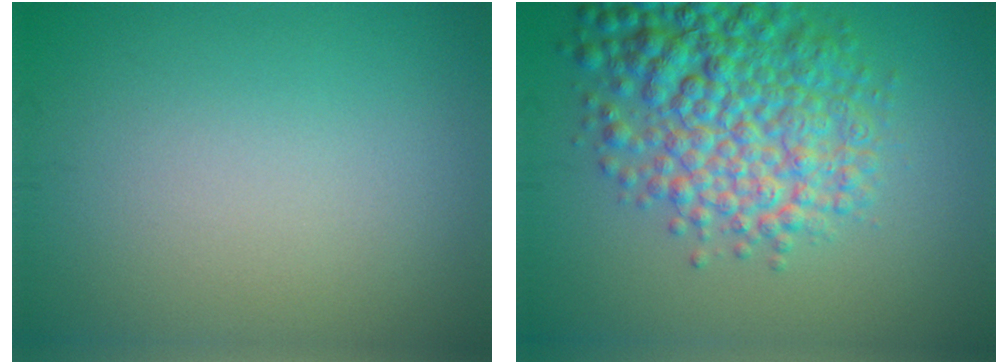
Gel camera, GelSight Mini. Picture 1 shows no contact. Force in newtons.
{"total": 8.2, "press": 8.2, "slide": 0.3}